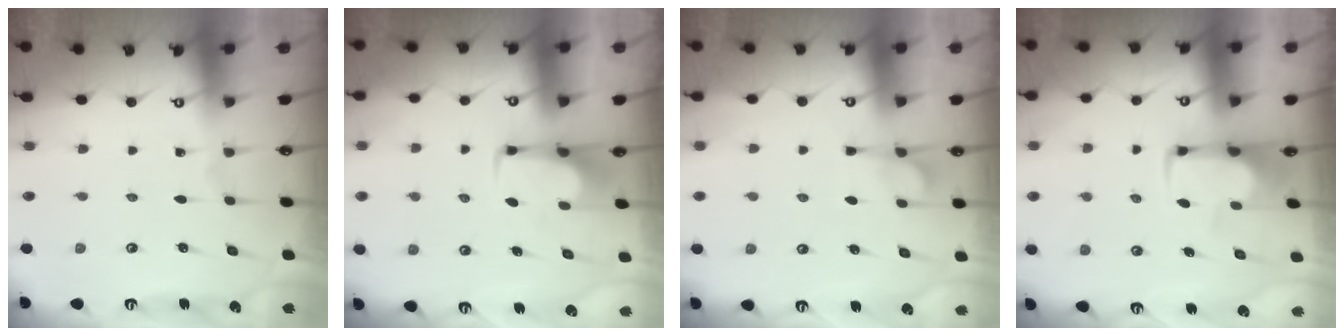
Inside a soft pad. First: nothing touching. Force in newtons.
{"total": 1.5, "press": 1.4, "slide": 0.5}
{"total": 2.8, "press": 2.4, "slide": 1.5}
{"total": 1.7, "press": 1.6, "slide": 0.4}